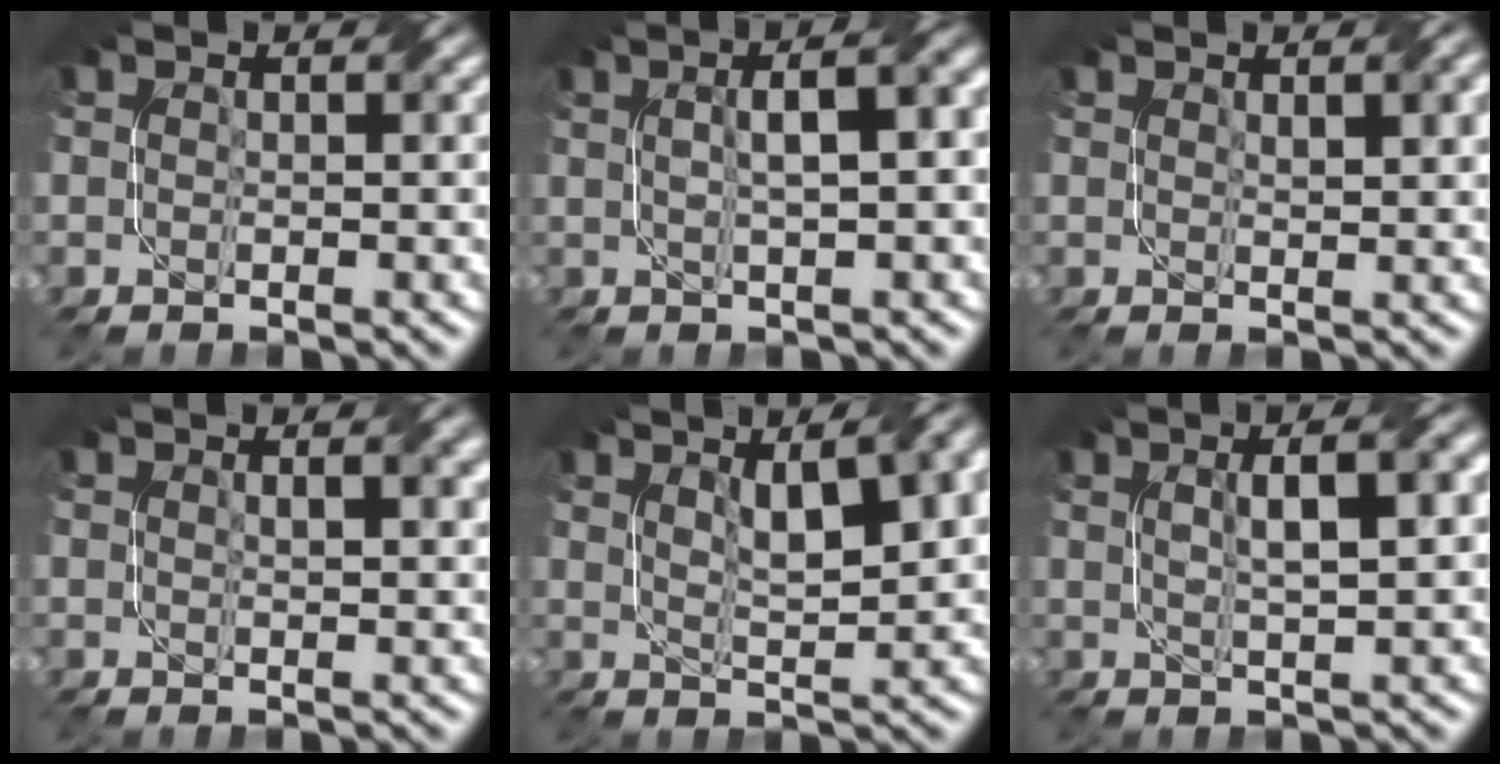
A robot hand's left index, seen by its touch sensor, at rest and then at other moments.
{"total": 5.8, "force": [1.1, 1.5, 5.4], "torque": [-0.058, 0.023, 0.011]}
{"total": 2.5, "force": [1.2, 0.6, 2.2], "torque": [-0.027, 0.002, 0.022]}
{"total": 2.3, "force": [1.0, 0.6, 1.9], "torque": [-0.017, 0.001, 0.015]}
{"total": 9.7, "force": [4.0, 3.5, 8.1], "torque": [-0.102, 0.030, 0.048]}
{"total": 6.4, "force": [1.6, 1.8, 6.0], "torque": [-0.067, 0.020, 0.016]}